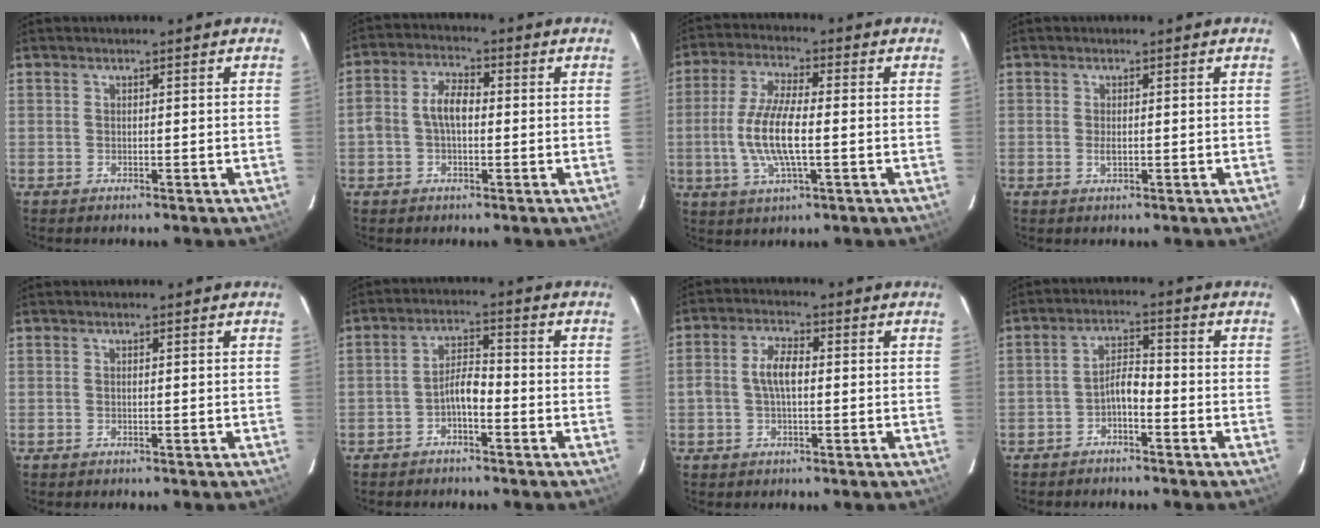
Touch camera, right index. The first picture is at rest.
{"total": 5.9, "force": [-0.3, 3.4, 4.8], "torque": [-0.095, 0.018, -0.007]}
{"total": 10.9, "force": [-1.5, 3.0, 10.4], "torque": [-0.214, -0.004, -0.030]}
{"total": 1.4, "force": [-0.2, 0.7, 1.1], "torque": [-0.022, -0.002, -0.002]}
{"total": 0.0}
{"total": 3.9, "force": [-2.4, 1.3, 2.8], "torque": [-0.057, 0.014, -0.042]}
{"total": 5.1, "force": [0.0, 2.4, 4.5], "torque": [-0.091, 0.011, 0.000]}
{"total": 3.5, "force": [-2.4, 1.2, 2.3], "torque": [-0.050, 0.014, -0.042]}